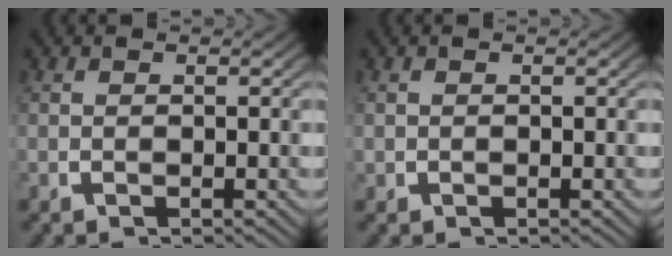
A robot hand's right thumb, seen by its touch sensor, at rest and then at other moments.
{"total": 0.6, "force": [0.0, 0.6, 0.0], "torque": [-0.001, -0.006, 0.002]}